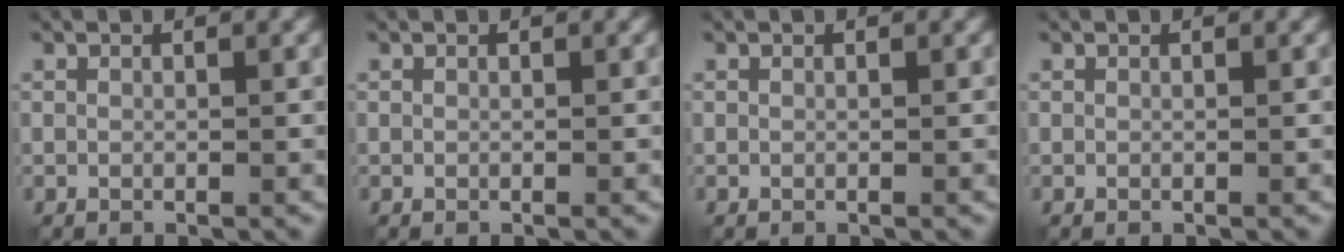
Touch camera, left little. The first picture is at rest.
{"total": 0.0}
{"total": 0.0}
{"total": 0.0}